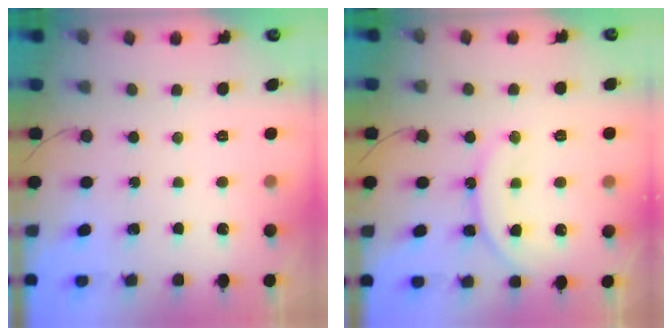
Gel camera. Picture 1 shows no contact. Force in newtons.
{"total": 14.1, "press": 14.0, "slide": 1.7}